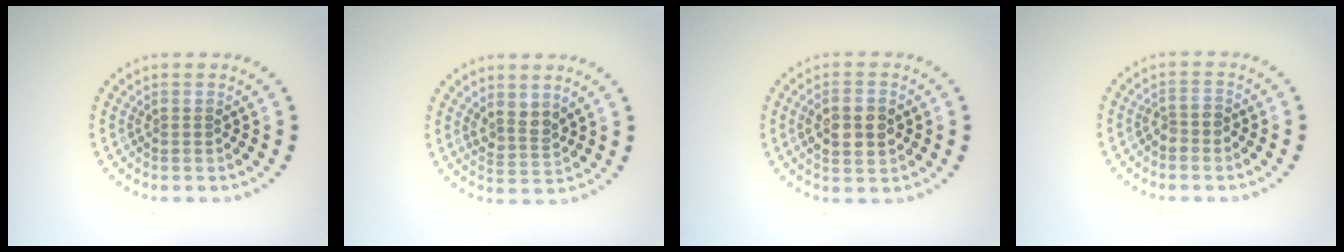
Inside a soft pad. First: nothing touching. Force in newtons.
{"total": 2.2, "press": 1.8, "slide": 1.2}
{"total": 3.2, "press": 3.2, "slide": 0.1}
{"total": 1.5, "press": 1.3, "slide": 0.8}